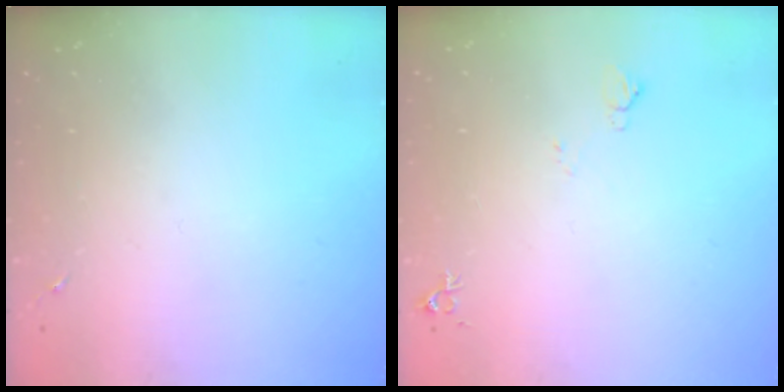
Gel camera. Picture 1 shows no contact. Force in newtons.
{"total": 5.2, "press": 5.1, "slide": 1.1}